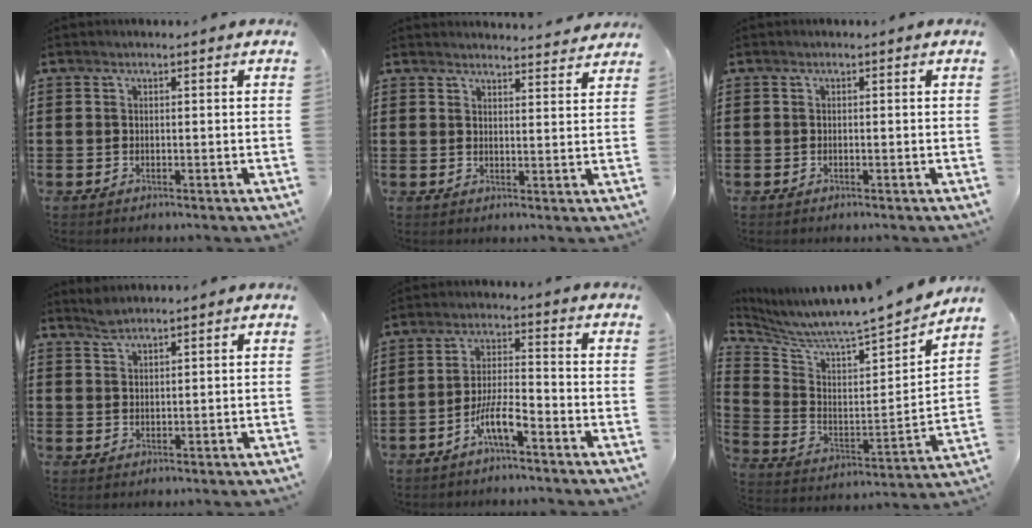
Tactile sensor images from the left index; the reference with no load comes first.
{"total": 3.1, "force": [3.1, -0.1, 0.2], "torque": [-0.006, -0.017, 0.055]}
{"total": 0.0}
{"total": 2.0, "force": [1.9, 0.2, 0.7], "torque": [-0.017, 0.001, 0.036]}
{"total": 6.4, "force": [-4.1, 1.2, 4.7], "torque": [-0.105, -0.001, -0.081]}
{"total": 5.9, "force": [5.7, -0.9, 1.2], "torque": [-0.059, -0.068, 0.086]}